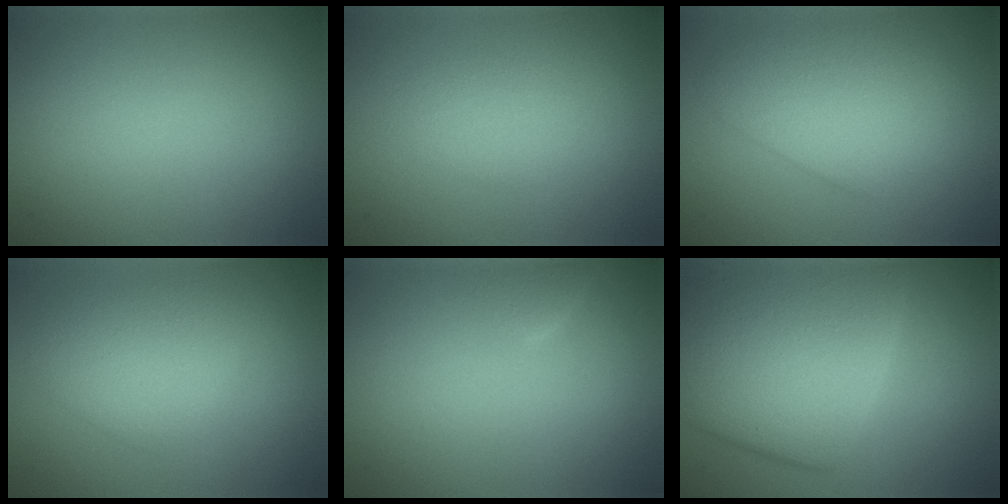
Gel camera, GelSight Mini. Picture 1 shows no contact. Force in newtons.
{"total": 1.6, "press": 1.6, "slide": 0.1}
{"total": 3.7, "press": 3.7, "slide": 0.1}
{"total": 2.8, "press": 2.8, "slide": 0.1}
{"total": 1.6, "press": 1.6, "slide": 0.1}
{"total": 8.6, "press": 8.6, "slide": 0.4}